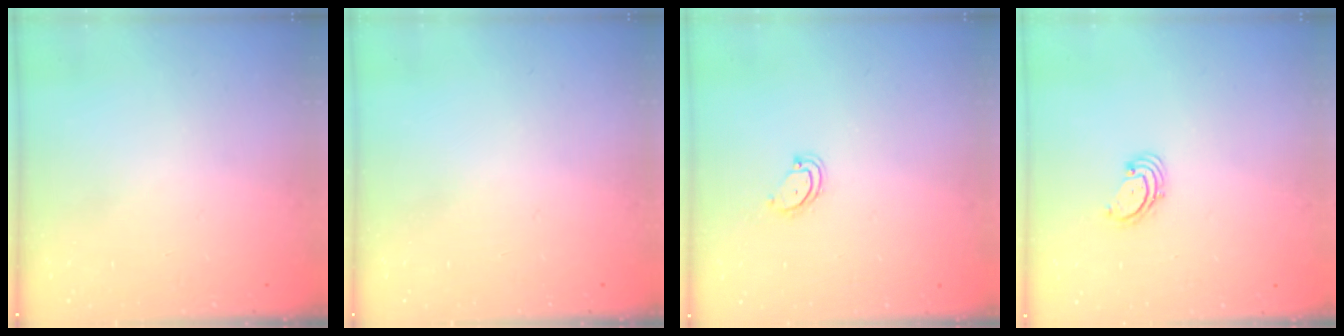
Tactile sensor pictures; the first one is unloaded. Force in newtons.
{"total": 0.0}
{"total": 3.8, "press": 3.8, "slide": 0.4}
{"total": 1.7, "press": 1.7, "slide": 0.2}